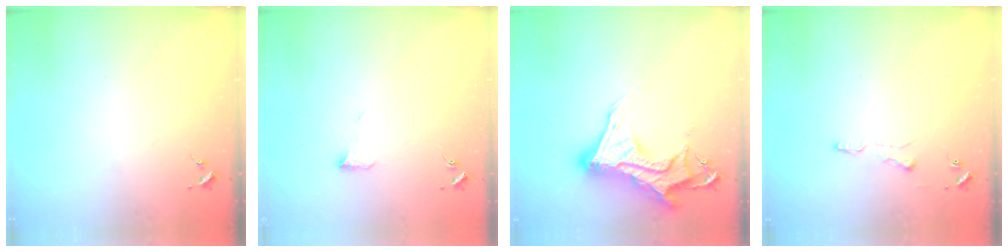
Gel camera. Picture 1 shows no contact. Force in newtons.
{"total": 5.2, "press": 5.1, "slide": 0.9}
{"total": 18.2, "press": 18.1, "slide": 1.6}
{"total": 4.3, "press": 4.3, "slide": 0.5}